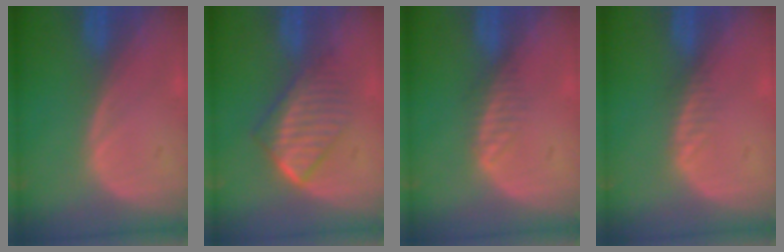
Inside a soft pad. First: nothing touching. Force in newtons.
{"total": 6.9, "press": 5.9, "slide": 3.5}
{"total": 2.0, "press": 1.8, "slide": 0.8}
{"total": 1.3, "press": 1.1, "slide": 0.7}